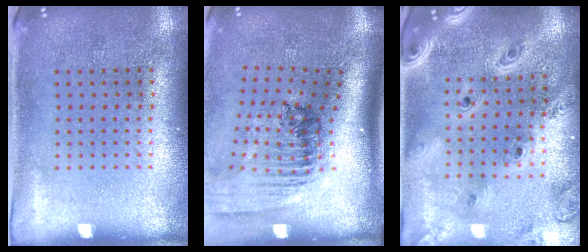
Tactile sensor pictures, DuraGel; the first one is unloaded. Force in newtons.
{"total": 2.4, "press": 1.6, "slide": 1.8}
{"total": 3.3, "press": 2.7, "slide": 1.9}